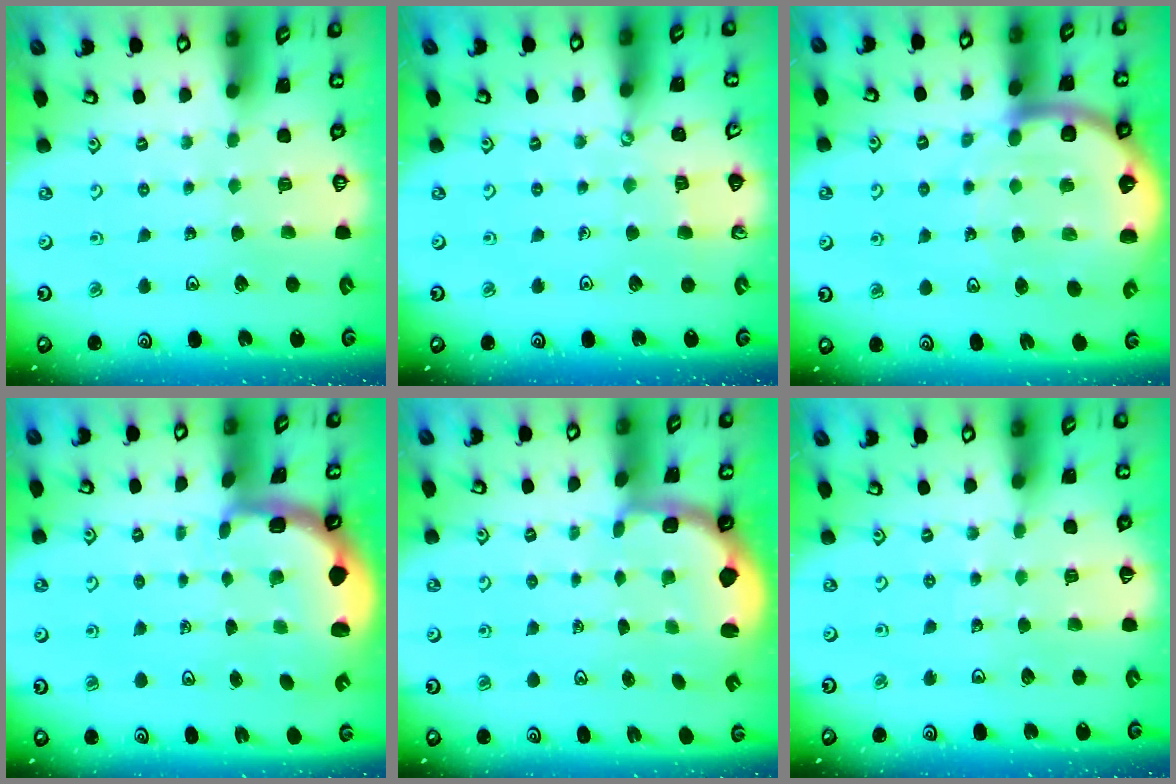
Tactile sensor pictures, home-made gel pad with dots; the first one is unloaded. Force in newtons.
{"total": 3.6, "press": 3.6, "slide": 0.5}
{"total": 10.4, "press": 10.4, "slide": 1.2}
{"total": 2.1, "press": 1.9, "slide": 0.8}
{"total": 2.5, "press": 1.2, "slide": 2.2}
{"total": 4.4, "press": 4.0, "slide": 1.9}